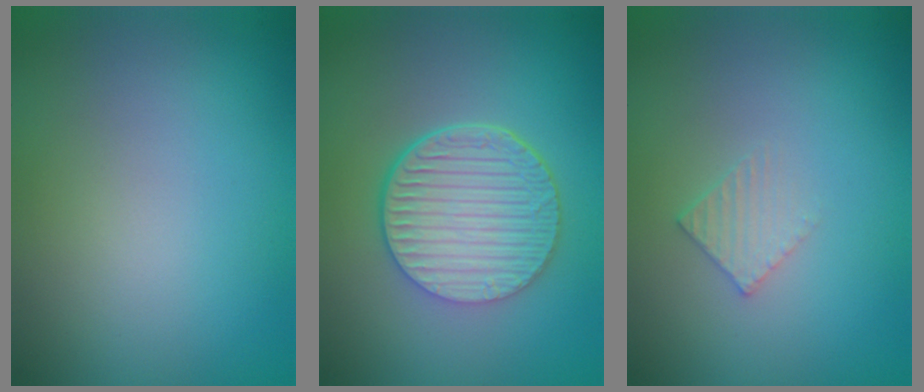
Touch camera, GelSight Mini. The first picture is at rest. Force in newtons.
{"total": 6.5, "press": 4.8, "slide": 4.5}
{"total": 1.4, "press": 1.4, "slide": 0.2}